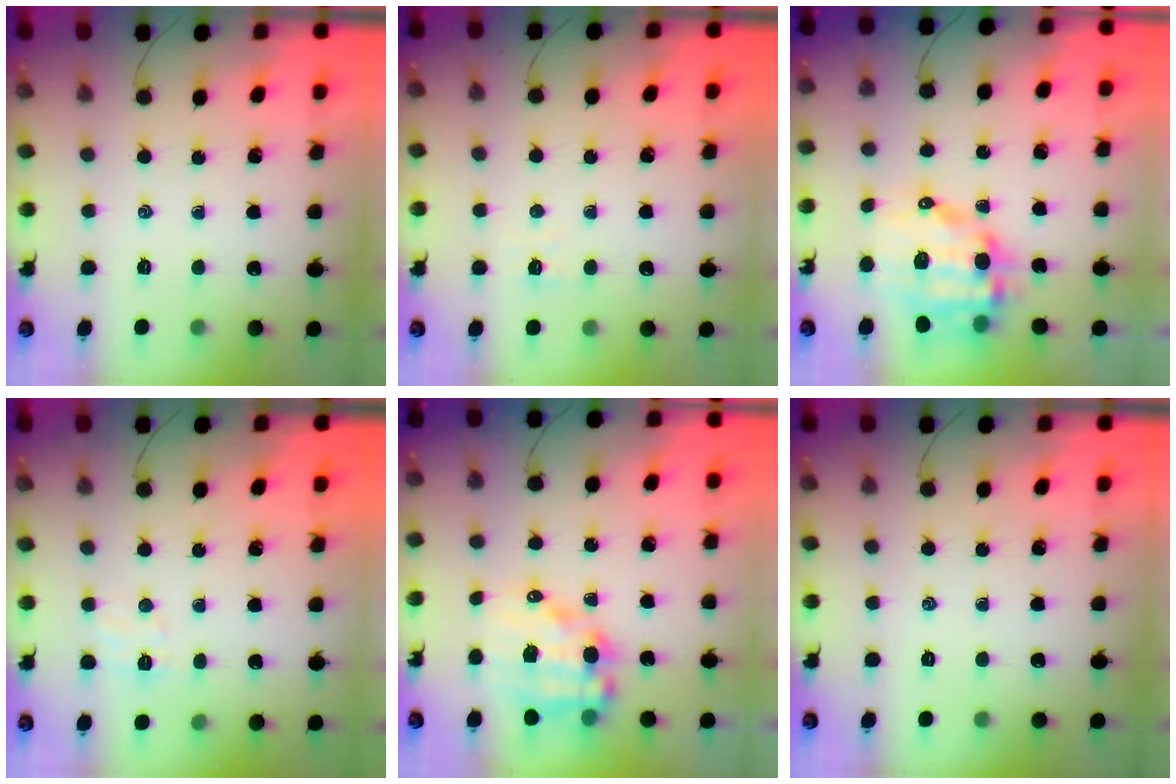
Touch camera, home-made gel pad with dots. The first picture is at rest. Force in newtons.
{"total": 2.3, "press": 2.1, "slide": 0.8}
{"total": 11.0, "press": 10.7, "slide": 2.7}
{"total": 4.6, "press": 4.4, "slide": 1.1}
{"total": 11.0, "press": 10.7, "slide": 2.7}
{"total": 0.0}